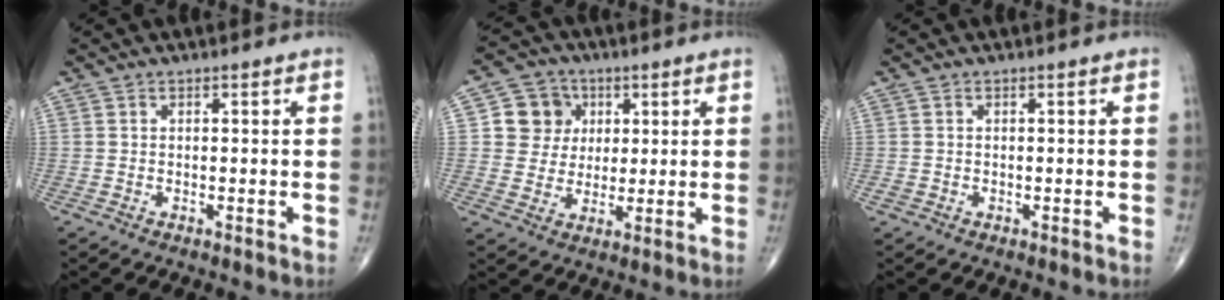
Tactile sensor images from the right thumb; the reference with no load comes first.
{"total": 8.6, "force": [2.2, 7.9, 2.4], "torque": [-0.003, 0.000, 0.035]}
{"total": 0.8, "force": [-0.2, 0.7, 0.4], "torque": [-0.011, 0.001, -0.003]}